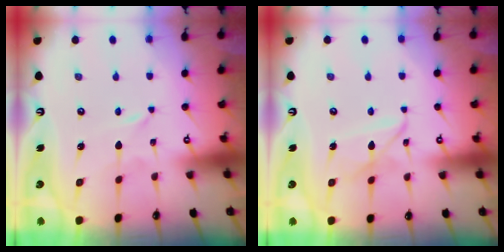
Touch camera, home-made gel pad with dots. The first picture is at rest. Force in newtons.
{"total": 8.3, "press": 8.2, "slide": 0.5}